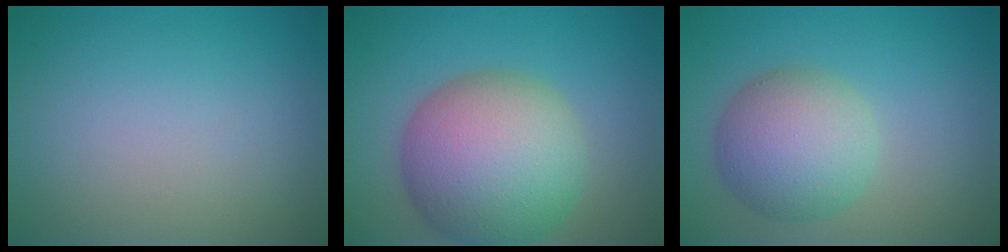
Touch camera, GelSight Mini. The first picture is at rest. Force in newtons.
{"total": 11.3, "press": 11.3, "slide": 0.4}
{"total": 6.2, "press": 6.2, "slide": 0.0}